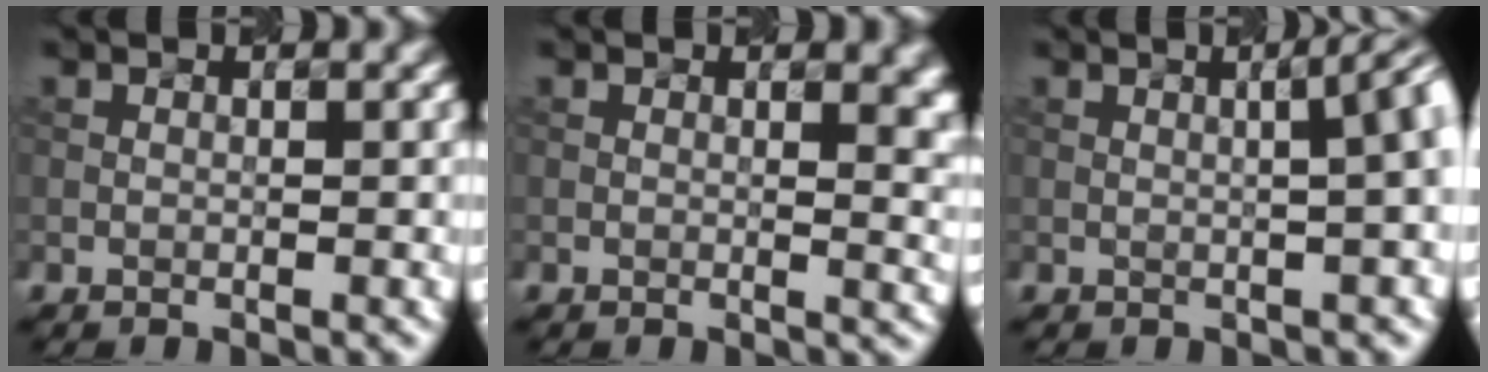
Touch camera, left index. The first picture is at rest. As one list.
[{"total": 5.1, "force": [1.8, 2.6, 4.0], "torque": [-0.015, 0.006, 0.025]}, {"total": 7.8, "force": [1.9, 3.7, 6.6], "torque": [-0.005, 0.058, -0.002]}]